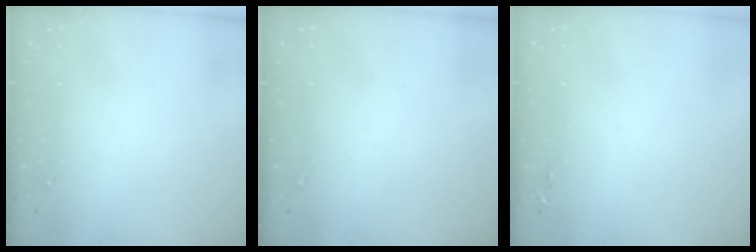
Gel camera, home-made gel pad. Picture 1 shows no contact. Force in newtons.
{"total": 0.0}
{"total": 2.5, "press": 2.5, "slide": 0.3}